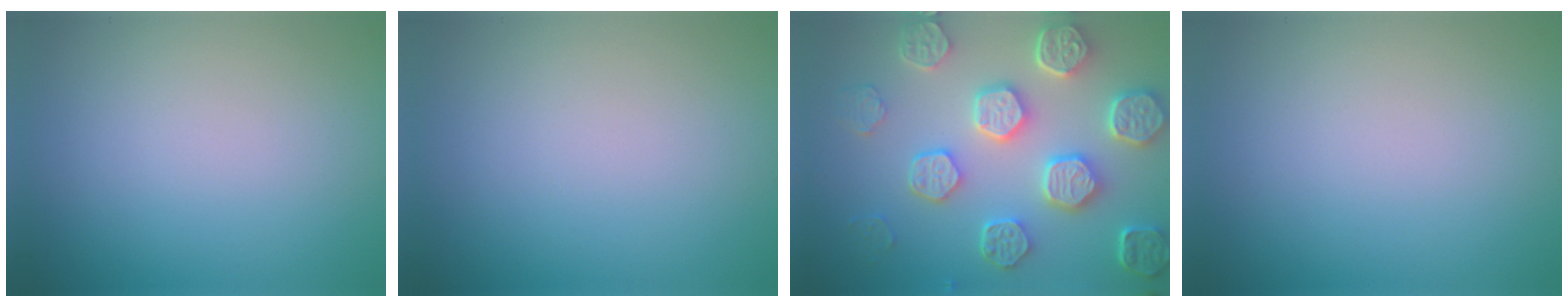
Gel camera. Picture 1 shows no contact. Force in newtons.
{"total": 0.0}
{"total": 7.5, "press": 6.2, "slide": 4.2}
{"total": 0.0}